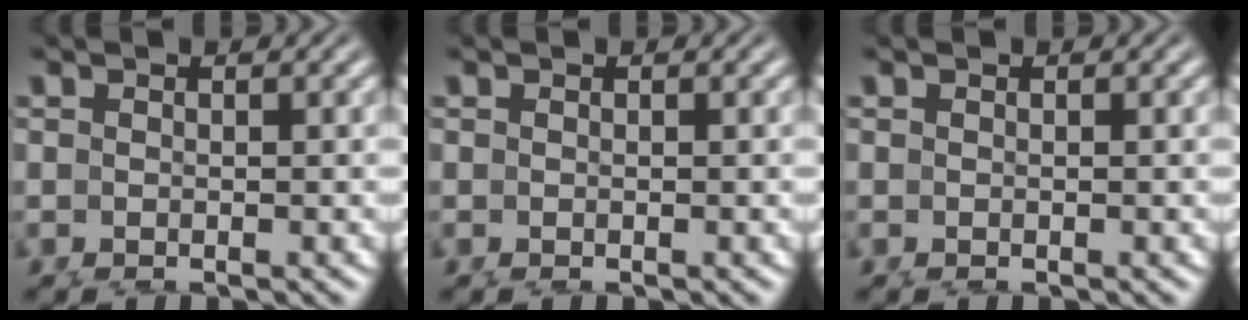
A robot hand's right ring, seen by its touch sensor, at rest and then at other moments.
{"total": 0.0}
{"total": 0.0}